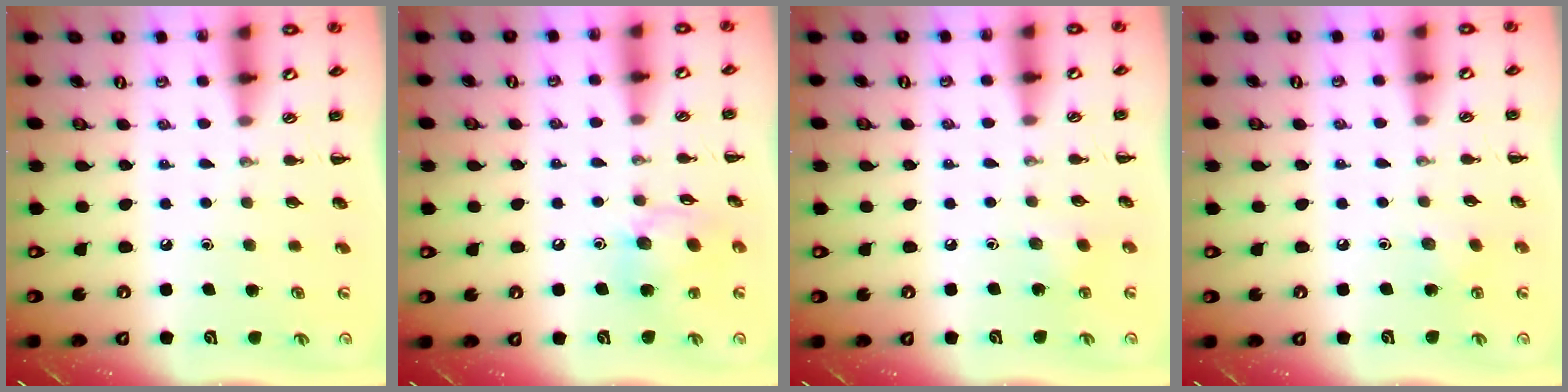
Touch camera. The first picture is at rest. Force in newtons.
{"total": 12.3, "press": 12.0, "slide": 2.6}
{"total": 5.9, "press": 5.7, "slide": 1.4}
{"total": 3.4, "press": 3.3, "slide": 1.0}